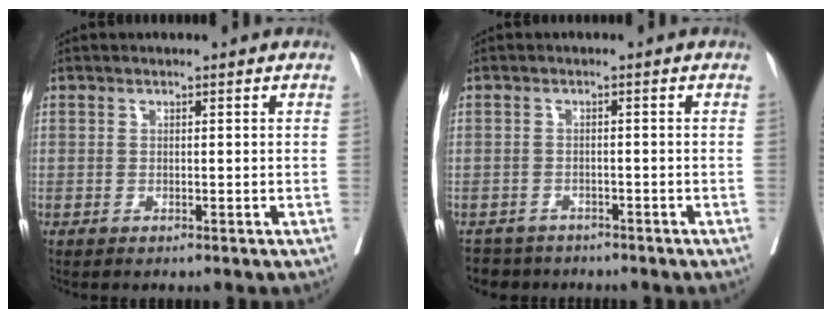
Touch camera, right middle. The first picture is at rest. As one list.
[{"total": 4.2, "force": [-3.6, 2.0, -0.3], "torque": [0.005, -0.001, -0.058]}]